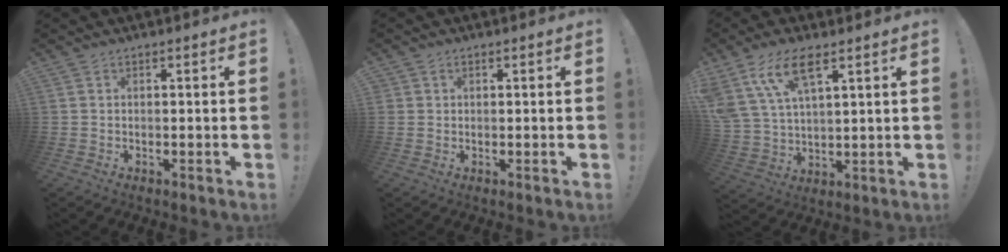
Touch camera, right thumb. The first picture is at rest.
{"total": 1.0, "force": [0.6, 0.9, 0.0], "torque": [0.005, -0.005, 0.010]}
{"total": 12.7, "force": [7.7, 5.3, 8.7], "torque": [-0.182, -0.023, 0.144]}